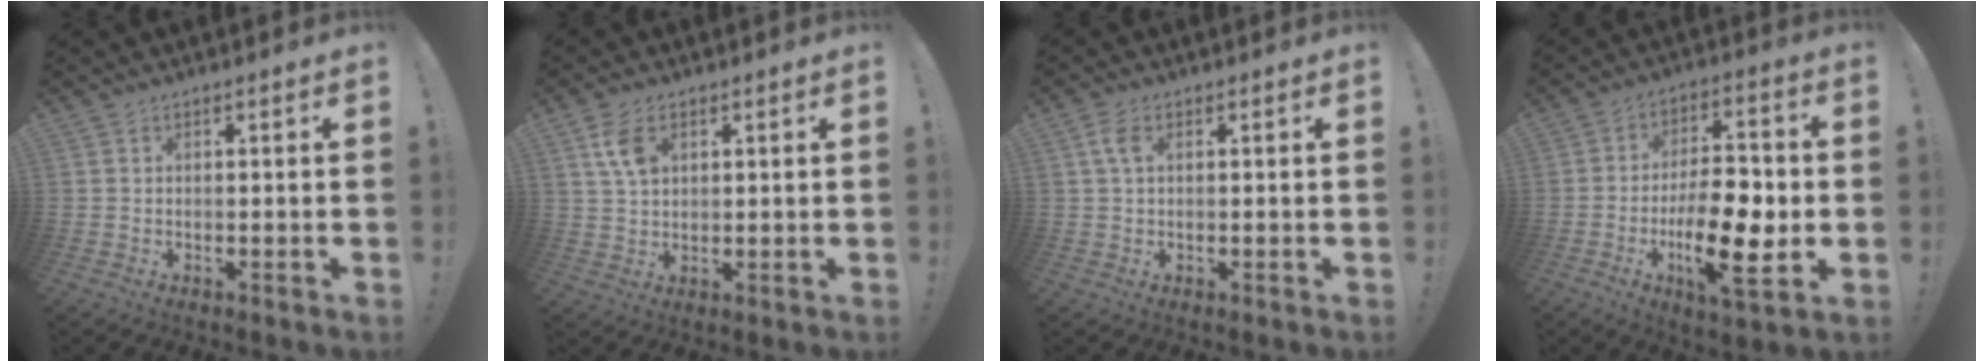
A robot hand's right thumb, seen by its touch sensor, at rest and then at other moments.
{"total": 6.7, "force": [2.7, 4.1, 4.6], "torque": [-0.086, -0.006, 0.050]}
{"total": 3.7, "force": [1.1, 1.9, 3.0], "torque": [-0.054, 0.005, 0.018]}
{"total": 17.3, "force": [-4.4, 6.6, 15.3], "torque": [-0.255, 0.011, -0.072]}